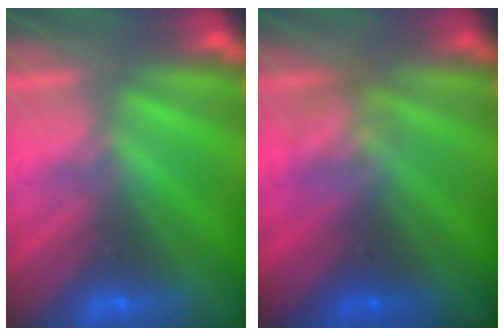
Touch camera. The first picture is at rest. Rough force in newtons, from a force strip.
{"total": 2.4}